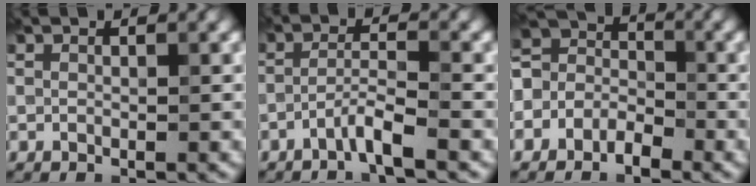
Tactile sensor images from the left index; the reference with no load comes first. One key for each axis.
{"total": 2.5, "fx": -1.6, "fy": 0.0, "fz": 1.9, "tx": -0.036, "ty": 0.009, "tz": -0.038}
{"total": 4.0, "fx": -1.4, "fy": 3.2, "fz": 2.0, "tx": -0.031, "ty": 0.001, "tz": -0.048}